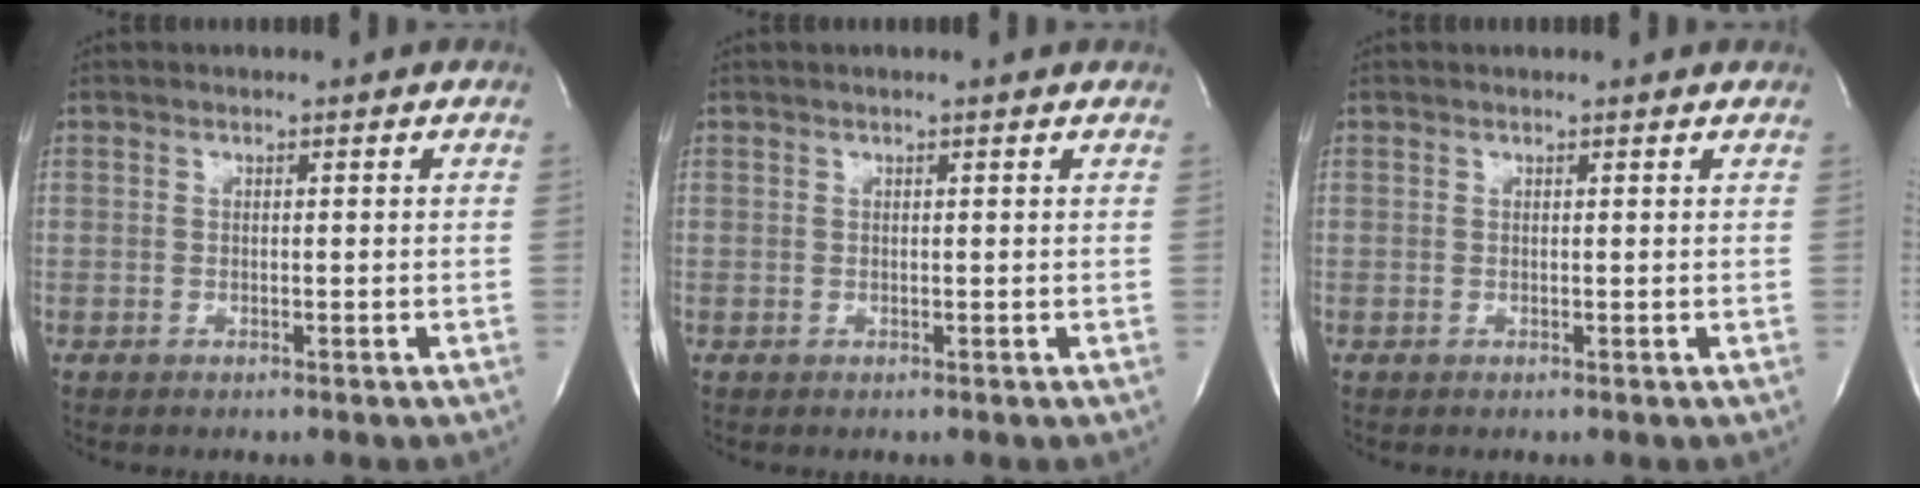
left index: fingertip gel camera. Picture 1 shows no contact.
{"total": 1.6, "force": [1.4, -0.2, 0.7], "torque": [-0.016, 0.010, 0.018]}
{"total": 1.9, "force": [1.9, 0.1, 0.3], "torque": [-0.012, 0.010, 0.017]}